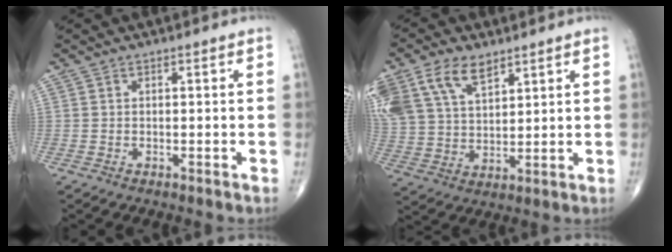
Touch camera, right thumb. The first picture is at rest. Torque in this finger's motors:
{"motor_torque": [2.31, 2.69, 1.83, 0.94, 0.45]}